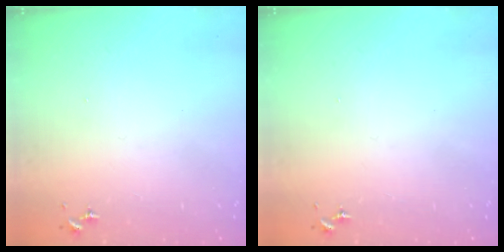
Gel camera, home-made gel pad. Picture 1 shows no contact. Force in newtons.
{"total": 0.0}